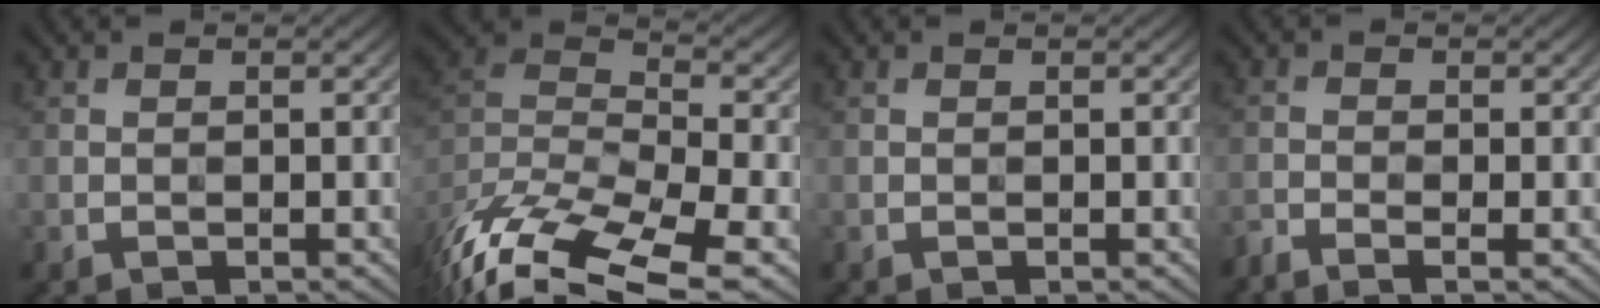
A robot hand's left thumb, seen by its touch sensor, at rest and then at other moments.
{"total": 15.6, "force": [-11.0, 5.9, 9.2], "torque": [-0.218, -0.019, -0.170]}
{"total": 0.0}
{"total": 1.9, "force": [-1.5, 0.1, 1.2], "torque": [-0.026, -0.008, -0.039]}